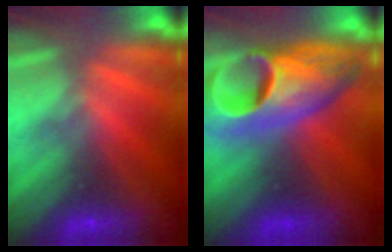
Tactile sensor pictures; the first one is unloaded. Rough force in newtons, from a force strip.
{"total": 12.7}